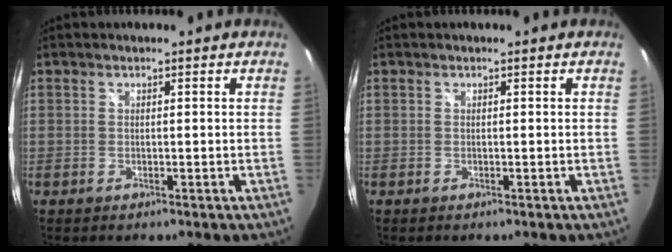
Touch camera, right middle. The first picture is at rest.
{"total": 0.0}